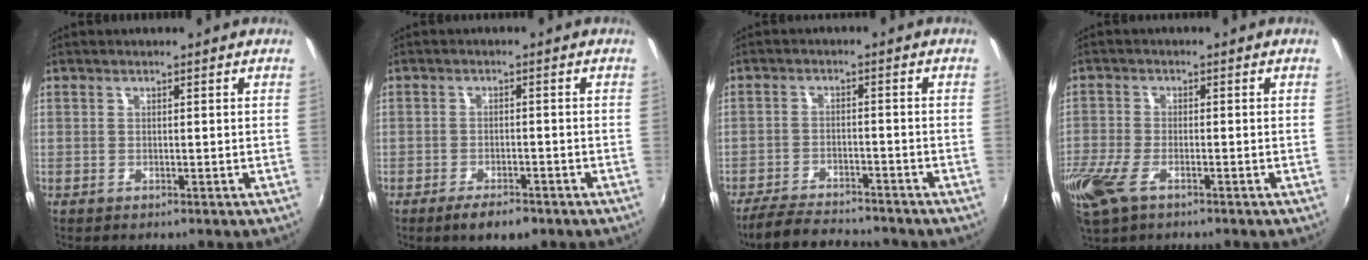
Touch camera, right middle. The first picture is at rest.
{"total": 5.1, "force": [-3.6, 1.9, 3.1], "torque": [-0.070, -0.011, -0.060]}
{"total": 10.4, "force": [-9.5, 2.2, 3.8], "torque": [-0.101, -0.014, -0.154]}
{"total": 9.8, "force": [-5.6, 4.5, 6.6], "torque": [-0.165, -0.032, -0.112]}